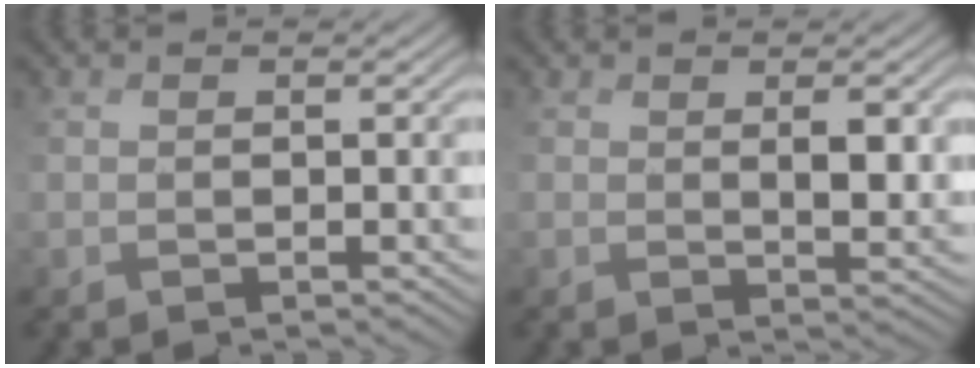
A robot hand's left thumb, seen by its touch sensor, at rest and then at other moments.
{"total": 4.0, "force": [1.3, 1.7, 3.3], "torque": [-0.067, -0.002, 0.032]}